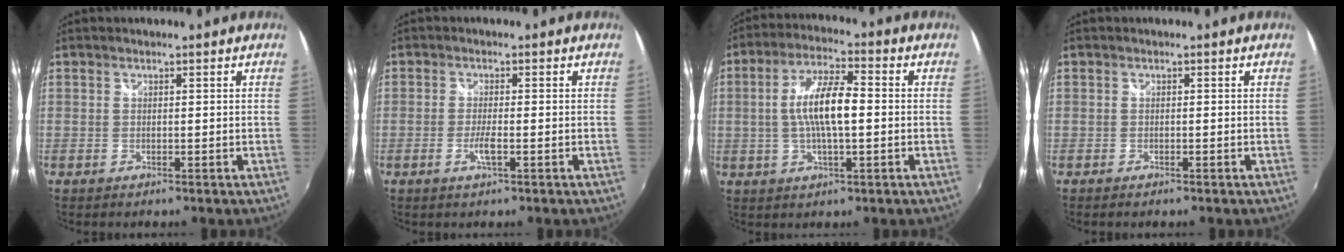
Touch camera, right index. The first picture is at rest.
{"total": 2.5, "force": [-1.0, 0.1, 2.3], "torque": [-0.049, -0.005, -0.020]}
{"total": 9.9, "force": [-0.2, 2.6, 9.5], "torque": [-0.183, 0.008, -0.003]}
{"total": 0.5, "force": [-0.5, 0.1, 0.2], "torque": [-0.005, -0.003, -0.010]}